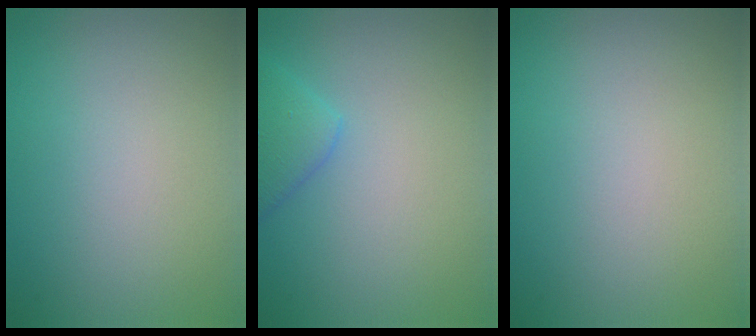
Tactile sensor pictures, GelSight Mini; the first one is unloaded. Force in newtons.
{"total": 2.5, "press": 2.5, "slide": 0.2}
{"total": 0.0}